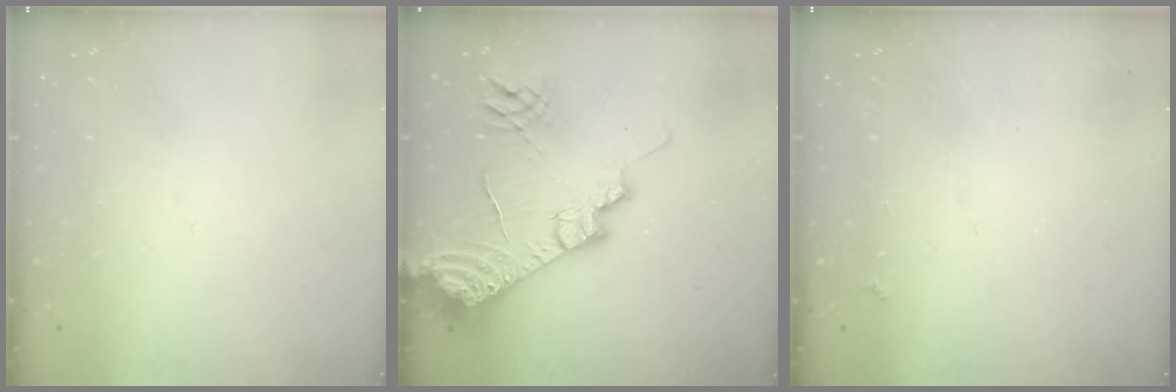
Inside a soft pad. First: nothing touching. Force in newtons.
{"total": 18.3, "press": 18.1, "slide": 2.2}
{"total": 1.7, "press": 1.7, "slide": 0.4}